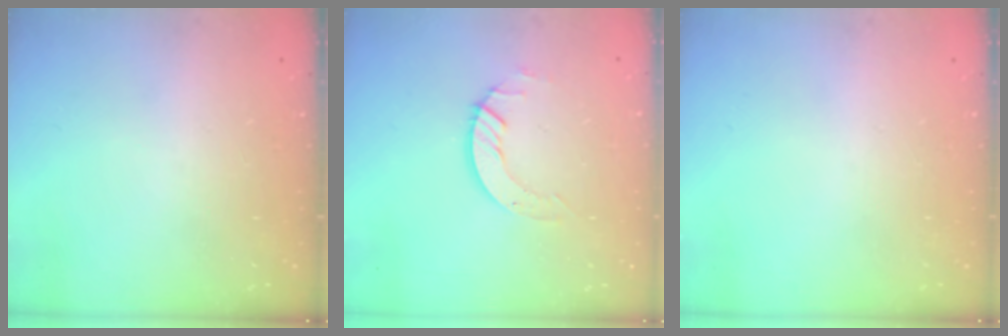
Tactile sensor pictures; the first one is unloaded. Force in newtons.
{"total": 4.5, "press": 4.5, "slide": 0.4}
{"total": 0.0}